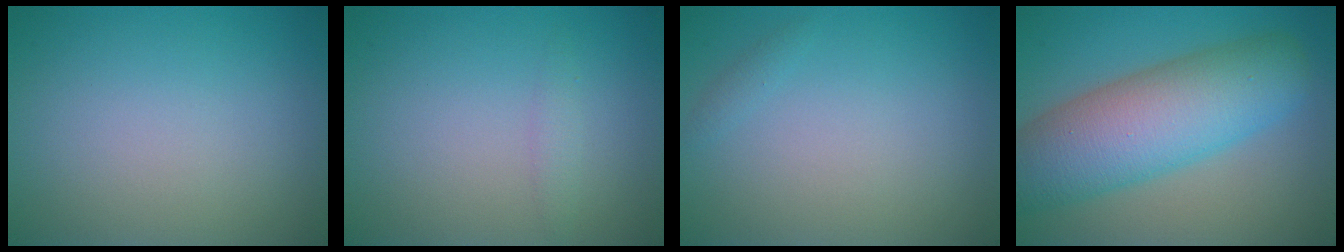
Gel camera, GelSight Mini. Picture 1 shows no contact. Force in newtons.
{"total": 1.0, "press": 1.0, "slide": 0.0}
{"total": 0.6, "press": 0.6, "slide": 0.0}
{"total": 9.7, "press": 9.7, "slide": 0.2}